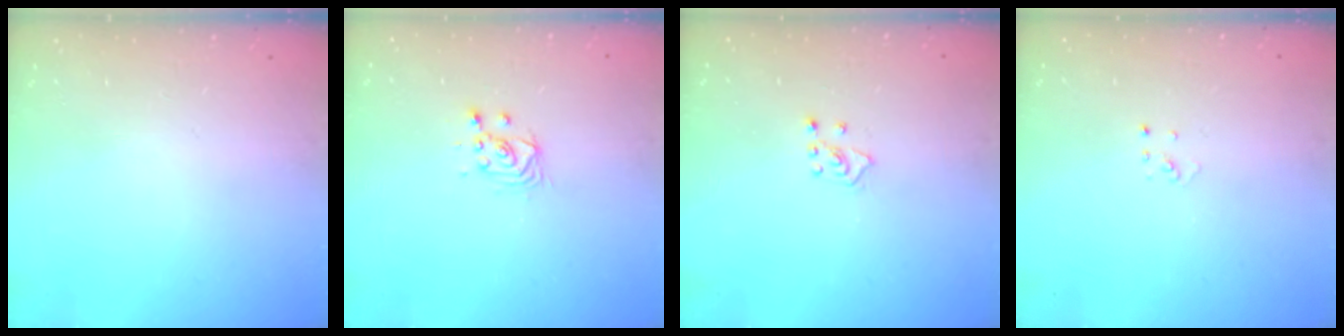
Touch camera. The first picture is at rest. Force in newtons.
{"total": 3.3, "press": 3.3, "slide": 0.4}
{"total": 4.1, "press": 4.1, "slide": 0.5}
{"total": 2.1, "press": 2.1, "slide": 0.1}